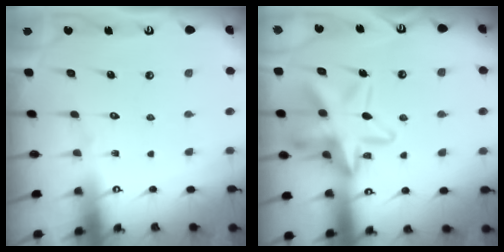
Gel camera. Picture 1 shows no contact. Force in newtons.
{"total": 16.7, "press": 16.7, "slide": 1.5}